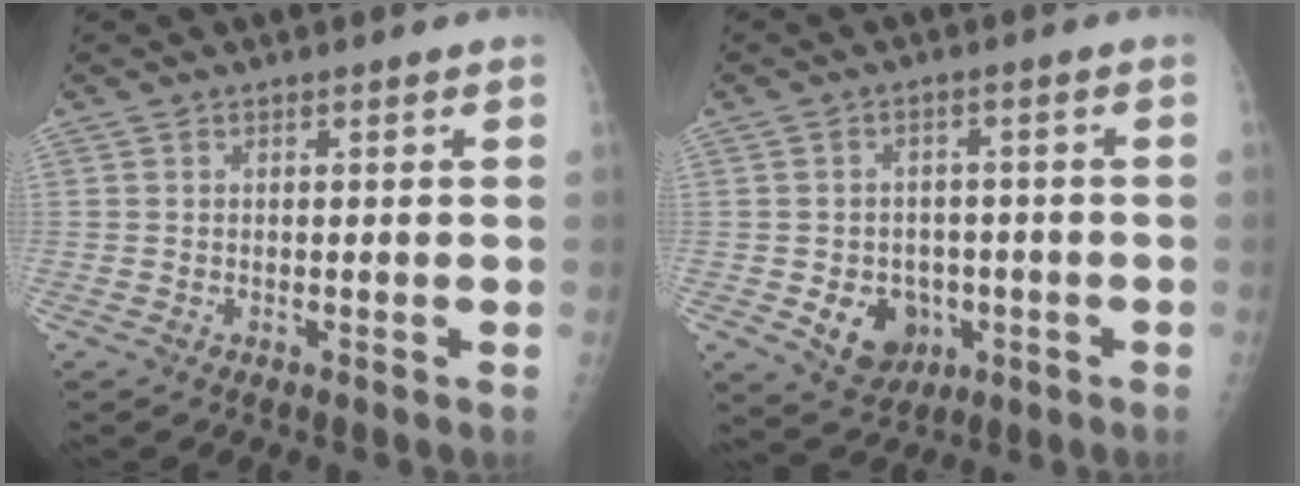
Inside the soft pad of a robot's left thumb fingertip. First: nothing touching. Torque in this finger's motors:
{"motor_torque": [-0.26, 0.32, 0.10, 0.05, 0.02]}